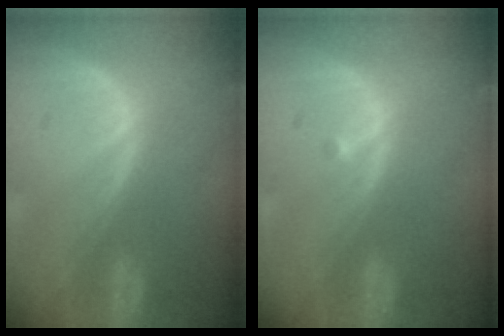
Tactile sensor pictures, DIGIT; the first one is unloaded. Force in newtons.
{"total": 0.6, "press": 0.5, "slide": 0.4}